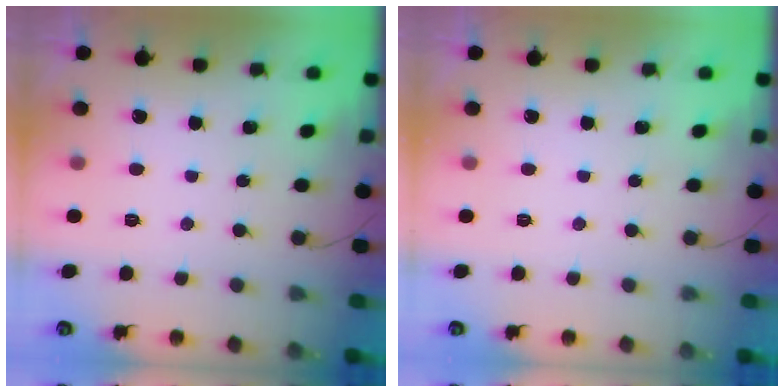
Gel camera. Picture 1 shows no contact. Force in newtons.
{"total": 0.0}